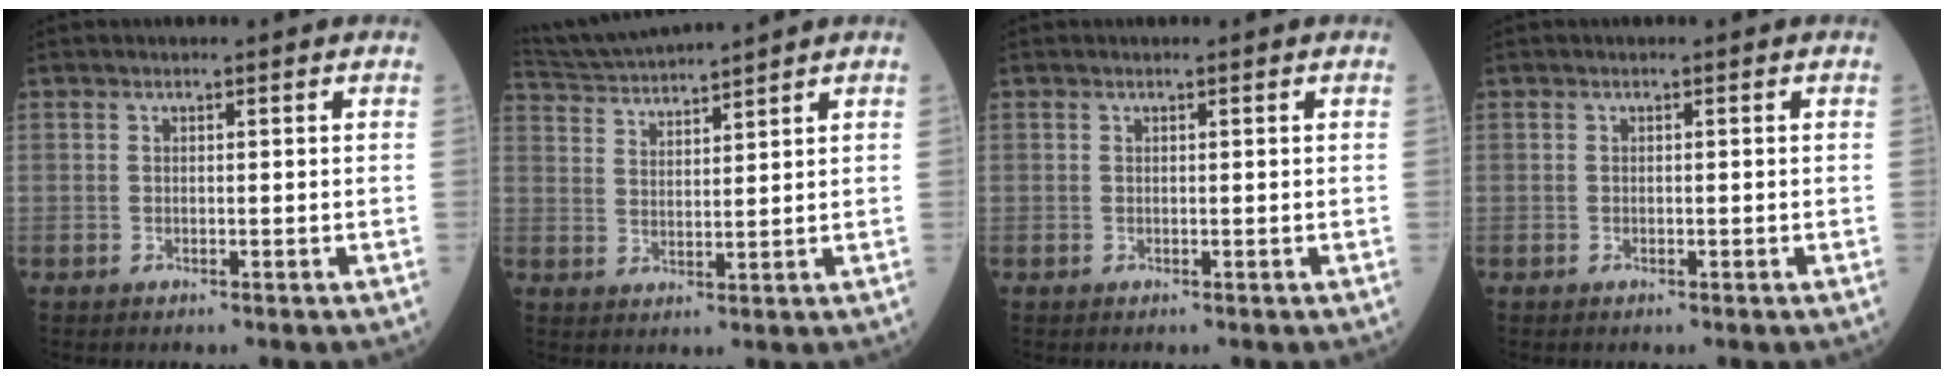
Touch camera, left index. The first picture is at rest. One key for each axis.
{"total": 7.7, "fx": 7.4, "fy": -1.5, "fz": 1.8, "tx": -0.045, "ty": 0.014, "tz": 0.143}
{"total": 0.0}
{"total": 0.0}